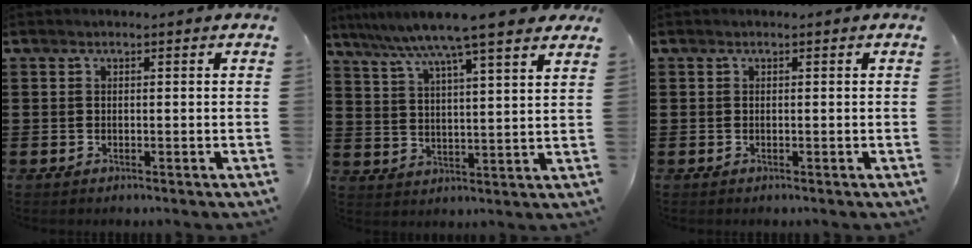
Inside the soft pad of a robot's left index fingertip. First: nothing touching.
{"total": 8.3, "force": [7.0, -0.4, 4.5], "torque": [-0.111, -0.033, 0.116]}
{"total": 0.0}